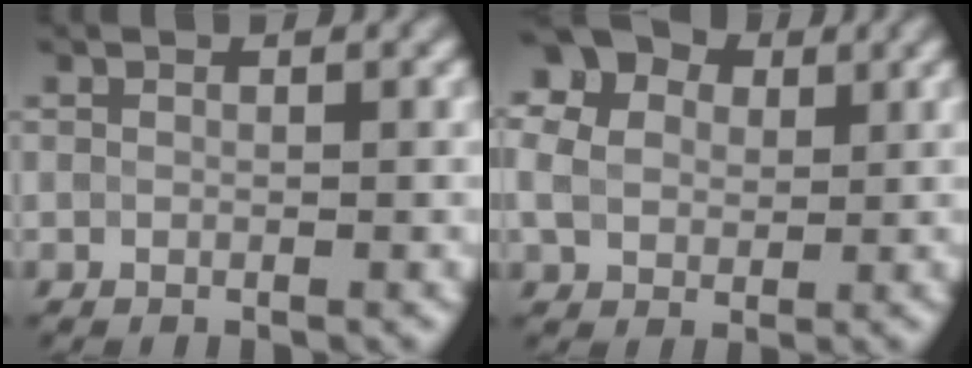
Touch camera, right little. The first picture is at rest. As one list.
[{"total": 11.8, "force": [3.9, 9.4, 6.0], "torque": [-0.142, 0.034, 0.056]}]